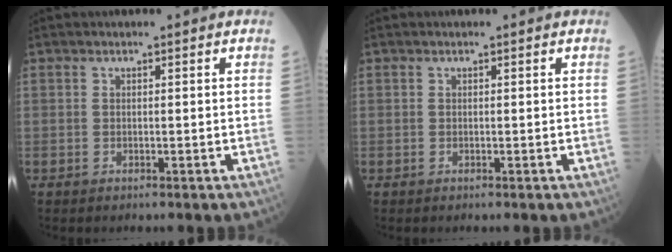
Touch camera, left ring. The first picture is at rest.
{"total": 0.0}